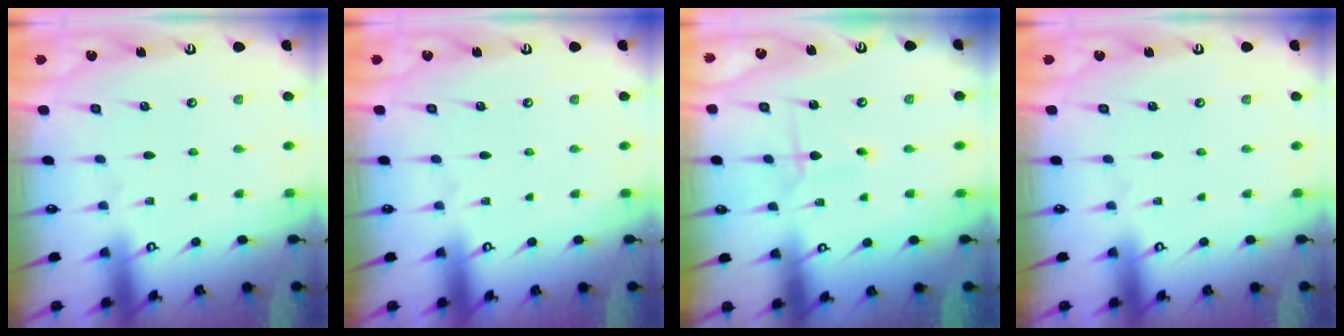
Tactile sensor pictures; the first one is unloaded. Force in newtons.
{"total": 0.0}
{"total": 1.8, "press": 1.7, "slide": 0.2}
{"total": 0.0}